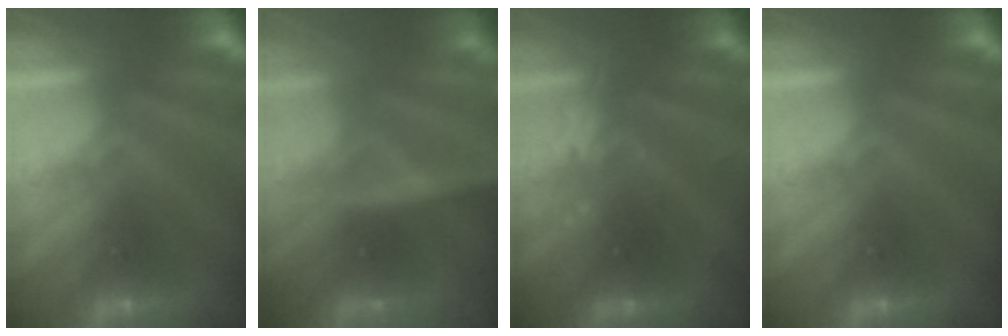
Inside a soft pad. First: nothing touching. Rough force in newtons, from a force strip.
{"total": 3.0}
{"total": 2.5}
{"total": 0.0}